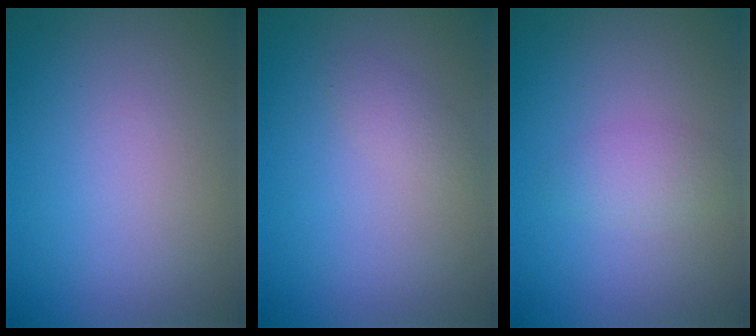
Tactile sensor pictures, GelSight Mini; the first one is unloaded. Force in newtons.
{"total": 1.0, "press": 1.0, "slide": 0.0}
{"total": 1.7, "press": 1.7, "slide": 0.1}